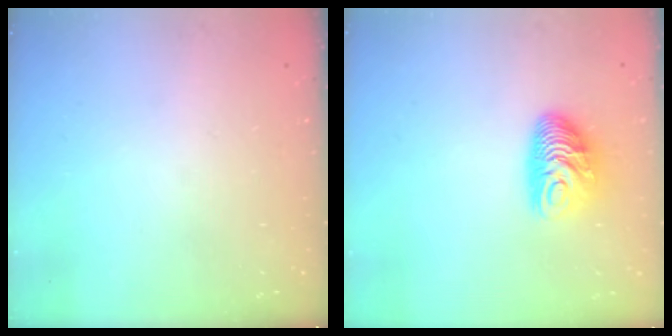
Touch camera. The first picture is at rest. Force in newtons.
{"total": 8.9, "press": 8.9, "slide": 0.3}